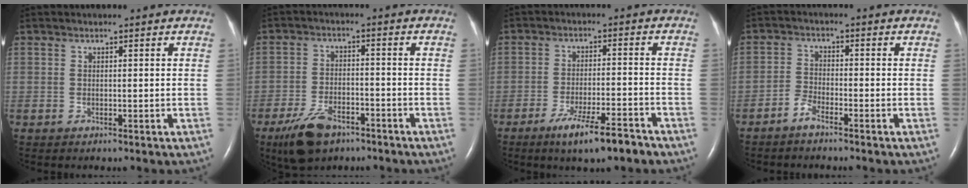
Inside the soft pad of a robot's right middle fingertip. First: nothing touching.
{"total": 7.8, "force": [-5.3, 3.4, 4.6], "torque": [-0.100, -0.008, -0.089]}
{"total": 8.1, "force": [-5.7, 0.9, 5.7], "torque": [-0.102, -0.012, -0.093]}
{"total": 2.7, "force": [-2.3, 0.6, 1.2], "torque": [-0.033, -0.002, -0.048]}